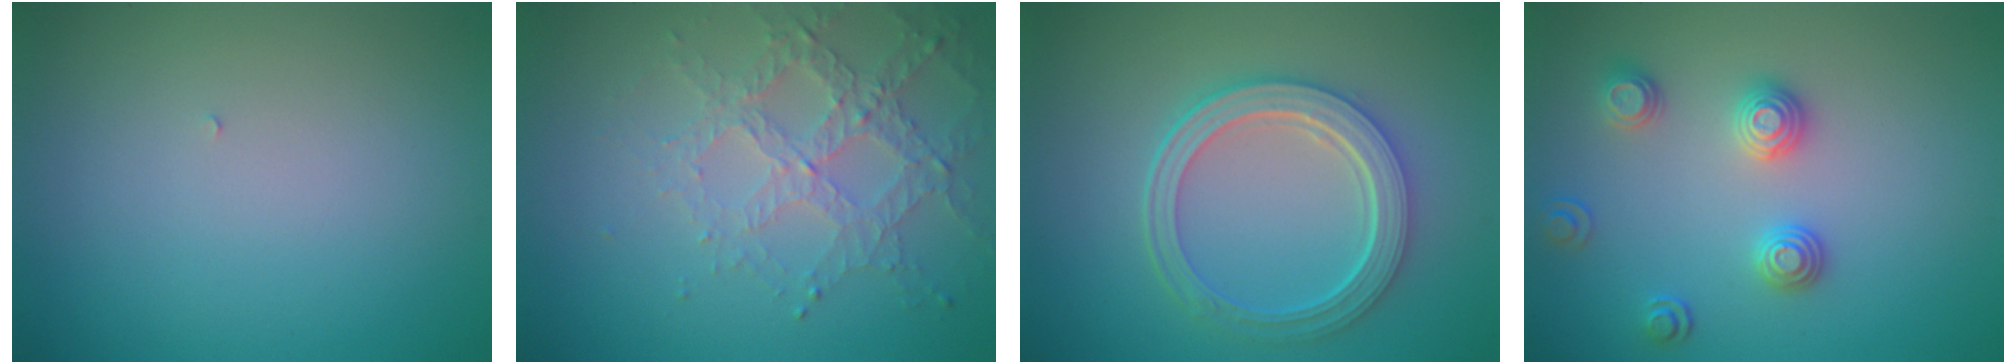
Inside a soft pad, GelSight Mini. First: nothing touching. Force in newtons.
{"total": 3.1, "press": 2.9, "slide": 1.1}
{"total": 5.6, "press": 4.3, "slide": 3.5}
{"total": 2.7, "press": 2.6, "slide": 0.9}